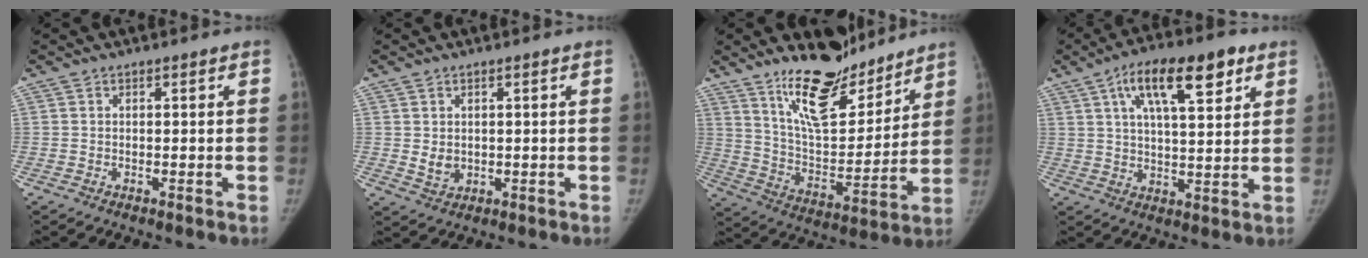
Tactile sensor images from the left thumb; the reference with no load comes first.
{"total": 2.8, "force": [0.6, 2.2, 1.7], "torque": [-0.020, -0.010, 0.020]}
{"total": 18.0, "force": [13.9, 6.6, 9.4], "torque": [-0.107, -0.102, 0.242]}
{"total": 15.4, "force": [7.4, 5.6, 12.2], "torque": [-0.170, -0.011, 0.118]}